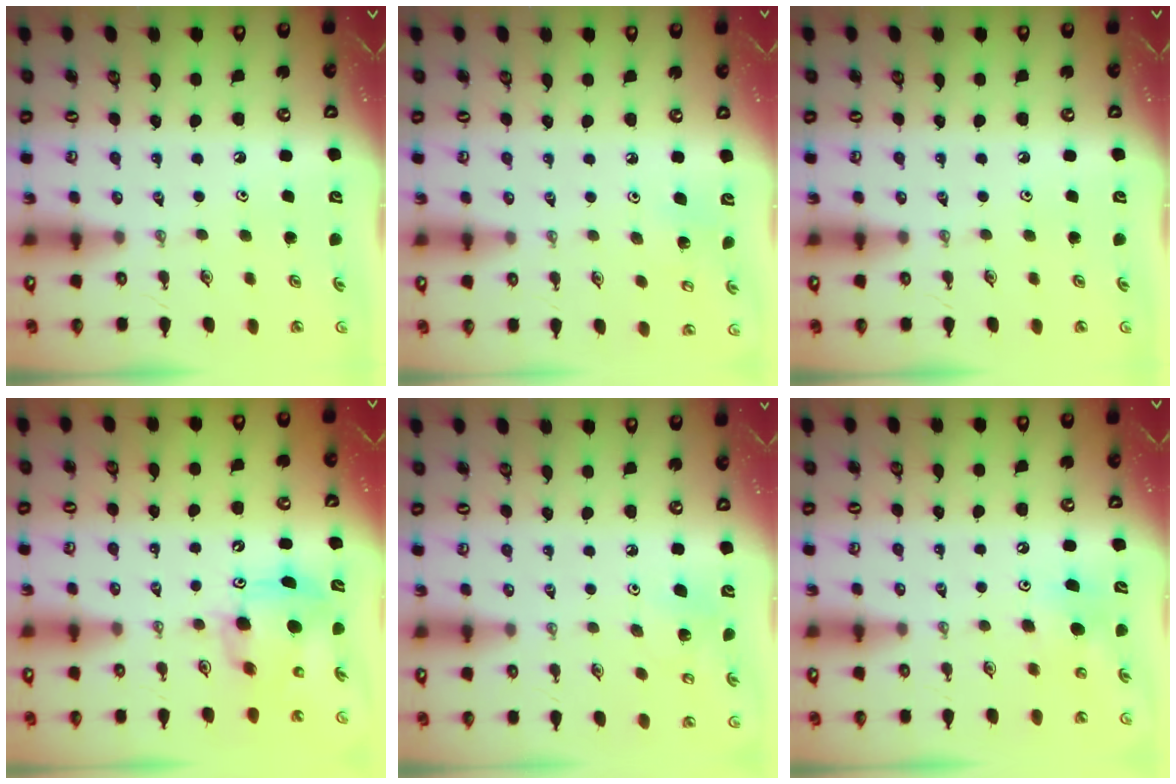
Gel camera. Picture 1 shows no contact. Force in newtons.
{"total": 5.0, "press": 4.9, "slide": 0.4}
{"total": 0.0}
{"total": 8.4, "press": 8.3, "slide": 1.1}
{"total": 6.5, "press": 6.5, "slide": 0.8}
{"total": 6.4, "press": 6.1, "slide": 2.0}